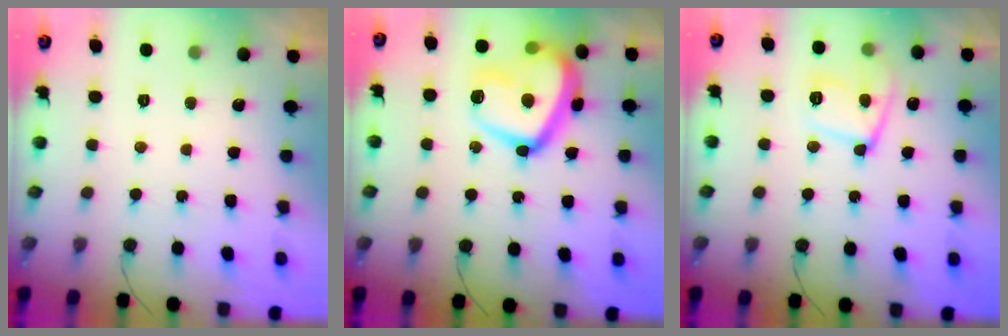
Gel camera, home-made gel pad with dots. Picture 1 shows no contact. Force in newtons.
{"total": 19.4, "press": 19.3, "slide": 1.7}
{"total": 13.0, "press": 12.9, "slide": 1.0}